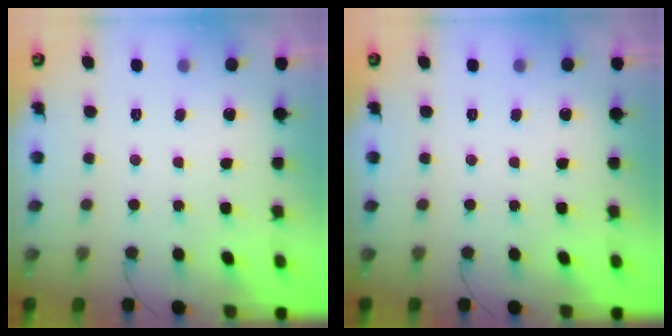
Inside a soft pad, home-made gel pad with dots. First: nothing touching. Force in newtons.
{"total": 0.0}